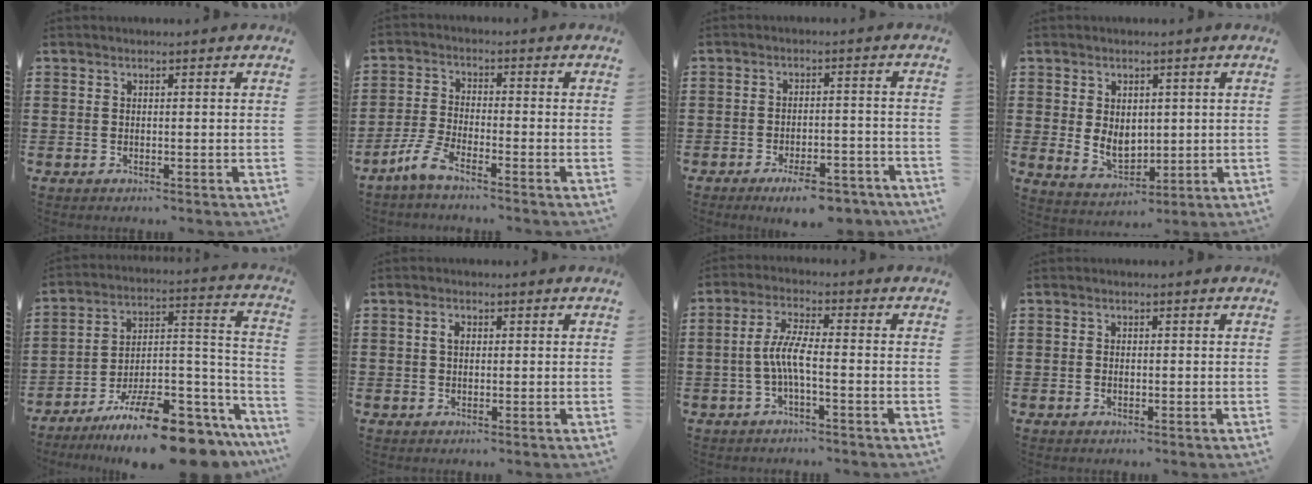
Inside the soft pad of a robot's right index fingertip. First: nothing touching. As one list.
[{"total": 4.2, "force": [-3.4, 0.4, 2.4], "torque": [-0.078, -0.009, -0.074]}, {"total": 5.7, "force": [-4.6, 1.0, 3.2], "torque": [-0.054, -0.001, -0.081]}, {"total": 4.4, "force": [0.8, 3.5, 2.6], "torque": [-0.042, 0.004, 0.012]}, {"total": 15.2, "force": [-11.8, 3.8, 8.9], "torque": [-0.130, 0.052, -0.200]}, {"total": 1.6, "force": [0.4, 0.9, 1.3], "torque": [-0.028, 0.005, 0.007]}, {"total": 5.5, "force": [-1.4, 0.9, 5.2], "torque": [-0.122, -0.009, -0.035]}, {"total": 0.6, "force": [-0.1, 0.4, 0.4], "torque": [-0.010, 0.000, -0.002]}]